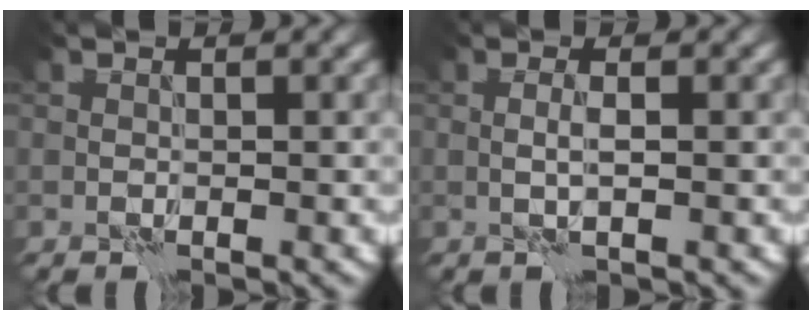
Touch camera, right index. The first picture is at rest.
{"total": 0.9, "force": [0.1, -0.1, 0.9], "torque": [-0.021, 0.001, 0.003]}